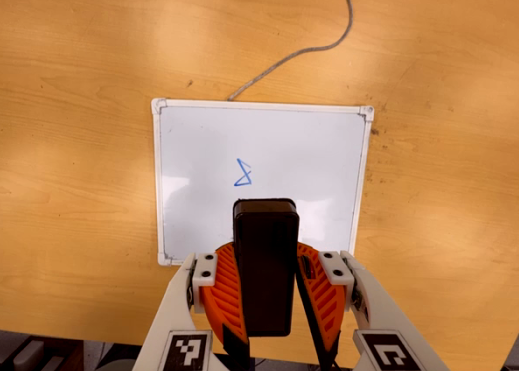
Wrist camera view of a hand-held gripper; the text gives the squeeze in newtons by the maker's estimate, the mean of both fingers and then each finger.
{"total": 10.9, "left": 9.8, "right": 12.1}